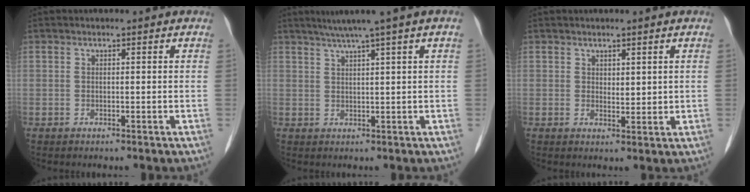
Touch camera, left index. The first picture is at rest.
{"total": 5.0, "force": [3.2, -1.2, 3.6], "torque": [-0.063, 0.017, 0.058]}
{"total": 1.7, "force": [0.9, 1.0, 1.0], "torque": [-0.017, -0.007, 0.023]}